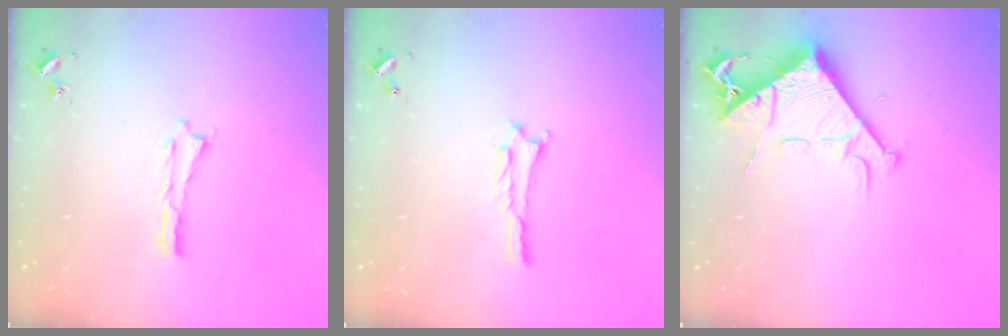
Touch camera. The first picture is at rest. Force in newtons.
{"total": 0.6, "press": 0.6, "slide": 0.1}
{"total": 9.2, "press": 9.1, "slide": 1.2}